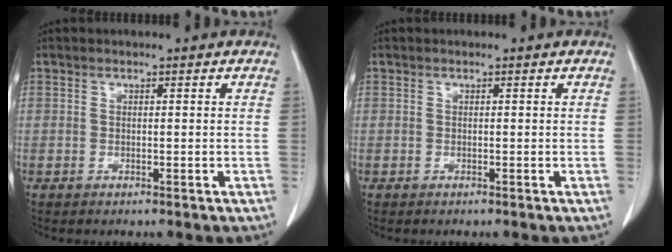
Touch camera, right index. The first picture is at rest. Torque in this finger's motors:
{"motor_torque": [0.05, -0.01, 0.04, 0.01]}